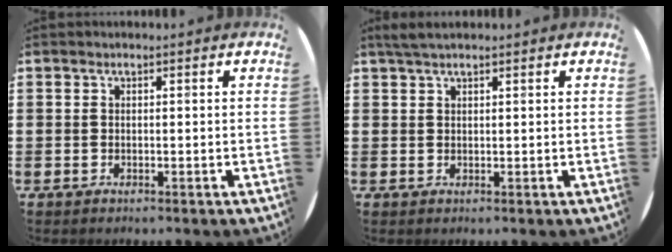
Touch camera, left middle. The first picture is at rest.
{"total": 1.7, "force": [1.4, 0.2, 0.9], "torque": [-0.018, 0.004, 0.026]}